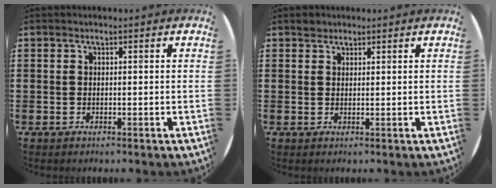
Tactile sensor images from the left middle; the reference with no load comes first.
{"total": 1.2, "force": [1.1, 0.5, -0.1], "torque": [0.008, -0.001, 0.021]}